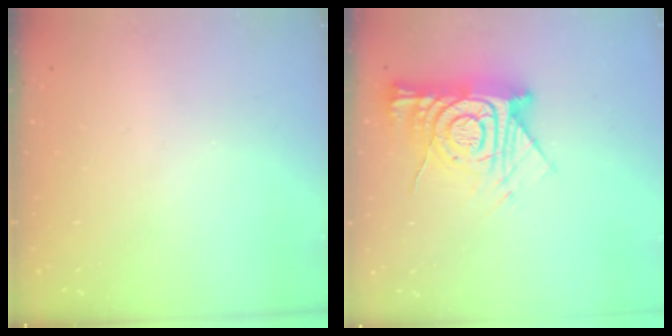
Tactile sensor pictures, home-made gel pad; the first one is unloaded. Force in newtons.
{"total": 16.1, "press": 16.0, "slide": 1.6}